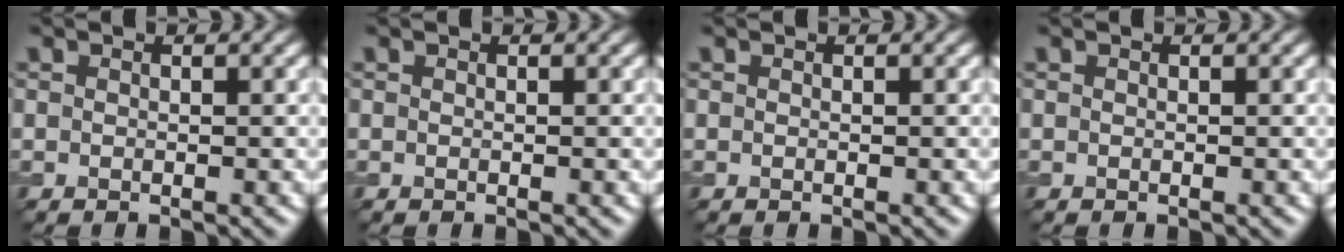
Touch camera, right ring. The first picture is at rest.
{"total": 0.0}
{"total": 0.0}
{"total": 0.0}